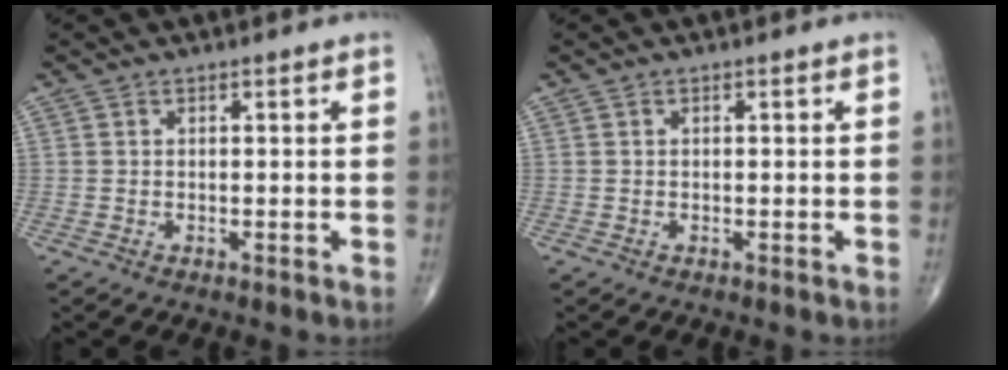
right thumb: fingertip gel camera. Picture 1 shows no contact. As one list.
[{"total": 0.0}]